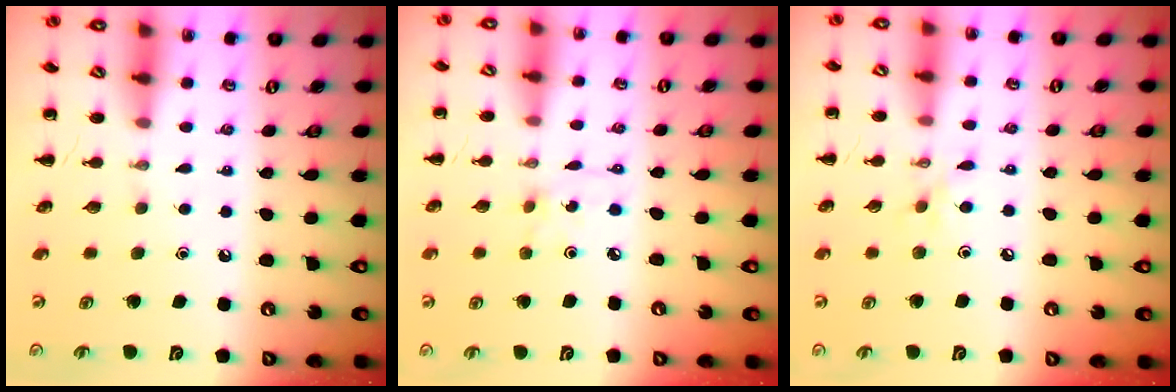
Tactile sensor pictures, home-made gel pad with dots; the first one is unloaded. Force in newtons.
{"total": 3.3, "press": 3.1, "slide": 1.0}
{"total": 5.4, "press": 5.1, "slide": 1.9}